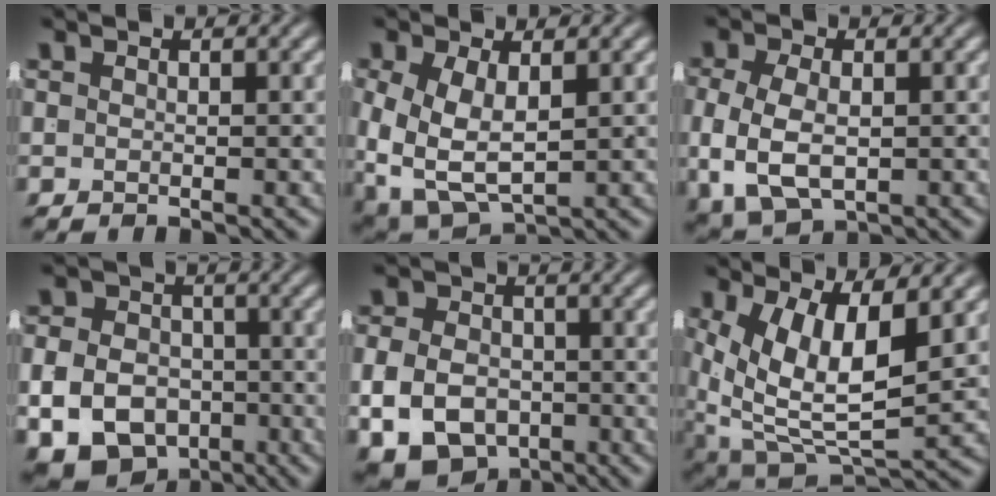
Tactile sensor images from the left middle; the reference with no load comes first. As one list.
[{"total": 7.5, "force": [-2.1, 5.5, 4.7], "torque": [-0.115, -0.054, -0.005]}, {"total": 6.1, "force": [-0.9, 4.3, 4.3], "torque": [-0.105, -0.026, 0.005]}, {"total": 12.5, "force": [-5.2, 10.5, 4.5], "torque": [-0.084, -0.047, -0.085]}, {"total": 9.6, "force": [-4.1, 7.6, 4.2], "torque": [-0.079, -0.041, -0.060]}, {"total": 10.4, "force": [-1.6, 7.1, 7.5], "torque": [-0.150, -0.063, 0.003]}]